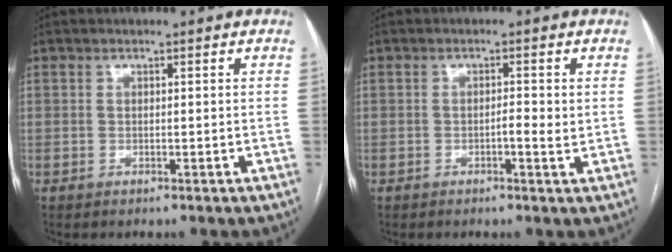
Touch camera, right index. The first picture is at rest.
{"total": 2.0, "force": [-0.1, 0.3, 2.0], "torque": [-0.035, 0.002, 0.001]}